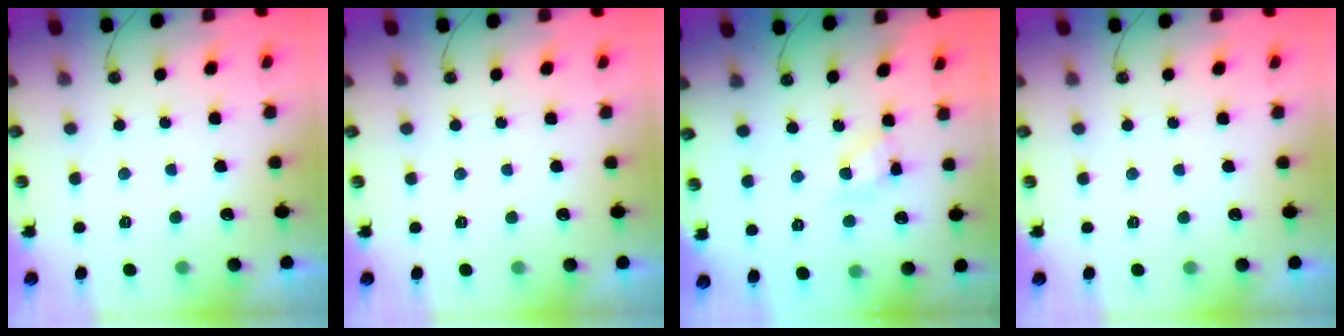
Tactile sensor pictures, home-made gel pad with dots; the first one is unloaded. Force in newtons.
{"total": 0.0}
{"total": 8.8, "press": 8.8, "slide": 0.3}
{"total": 0.0}